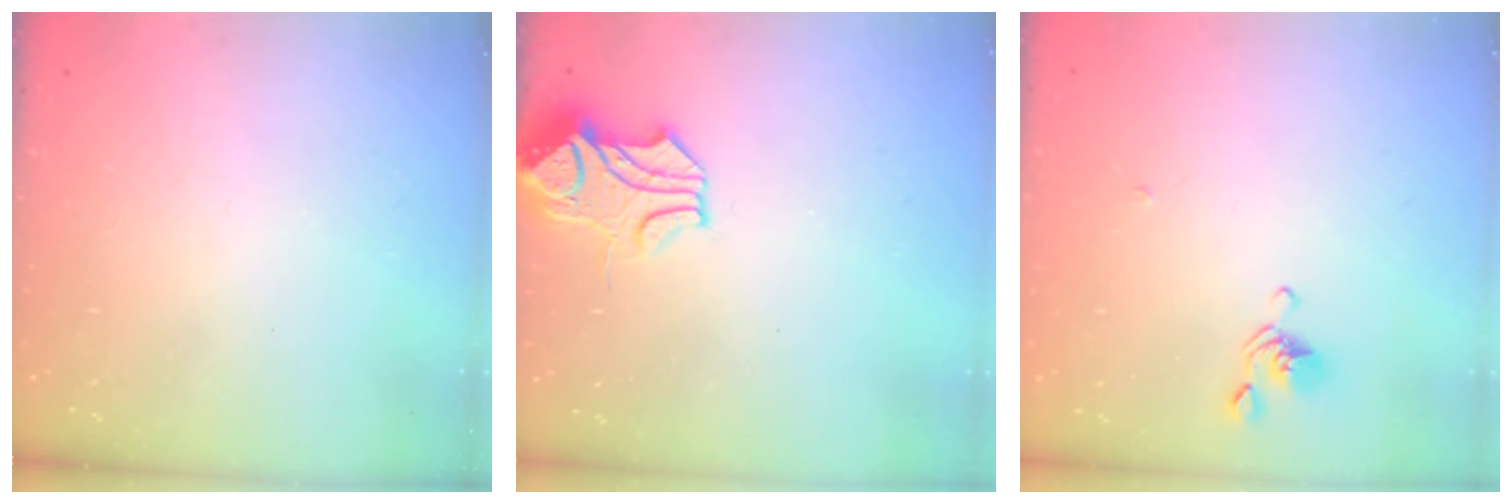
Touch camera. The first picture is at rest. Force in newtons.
{"total": 1.5, "press": 0.8, "slide": 1.3}
{"total": 2.6, "press": 2.6, "slide": 0.6}